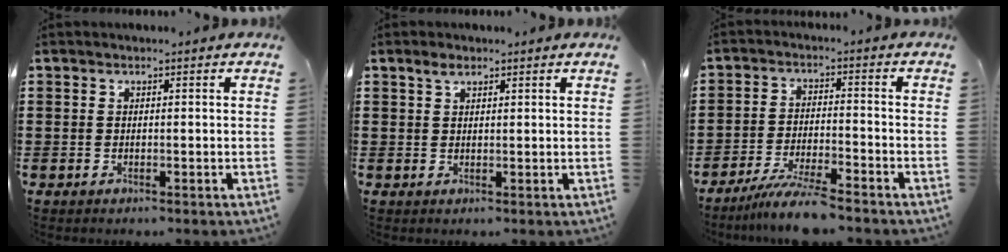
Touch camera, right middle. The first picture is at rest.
{"total": 1.8, "force": [1.4, 0.7, 0.9], "torque": [-0.020, 0.002, 0.027]}
{"total": 6.6, "force": [-5.7, 0.0, 3.1], "torque": [-0.067, -0.017, -0.109]}